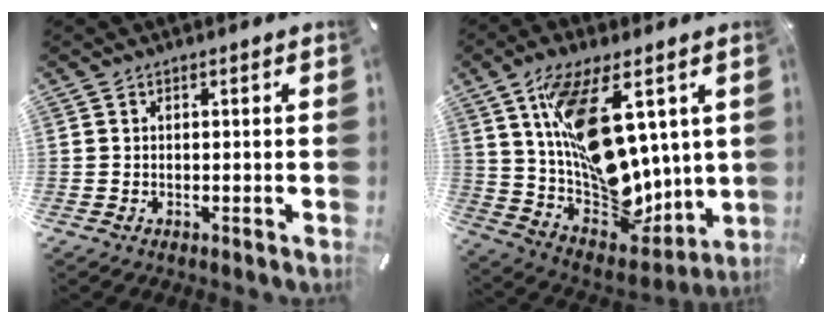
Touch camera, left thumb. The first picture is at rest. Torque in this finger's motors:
{"motor_torque": [2.54, 2.47, 2.54, -0.23, 0.37]}